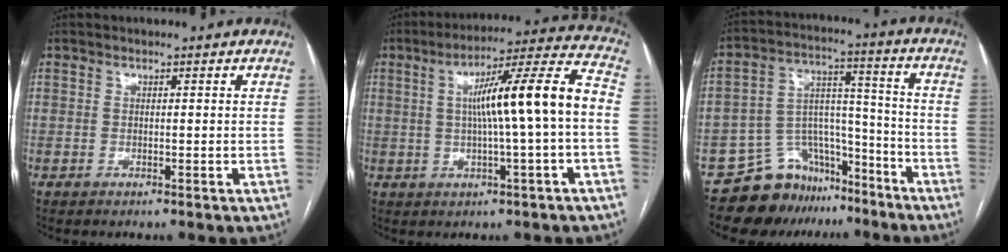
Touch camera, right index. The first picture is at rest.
{"total": 13.9, "force": [0.0, -0.2, 13.9], "torque": [-0.215, 0.025, -0.003]}
{"total": 11.6, "force": [-9.4, 6.5, 1.8], "torque": [-0.022, 0.074, -0.155]}